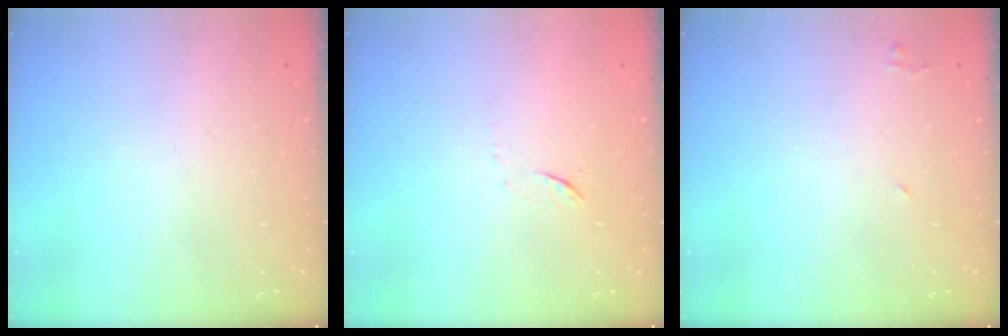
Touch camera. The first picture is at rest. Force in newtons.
{"total": 5.0, "press": 4.8, "slide": 1.4}
{"total": 4.0, "press": 3.9, "slide": 0.7}